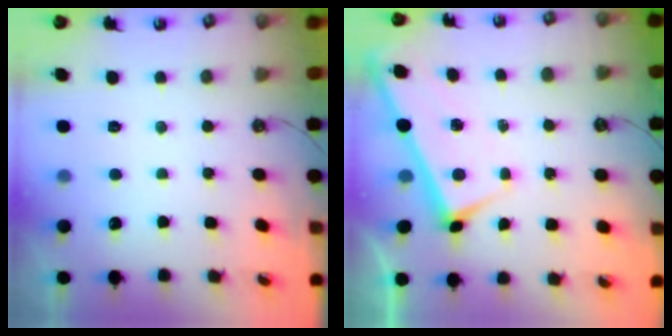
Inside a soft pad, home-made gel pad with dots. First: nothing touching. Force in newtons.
{"total": 1.7, "press": 1.7, "slide": 0.1}